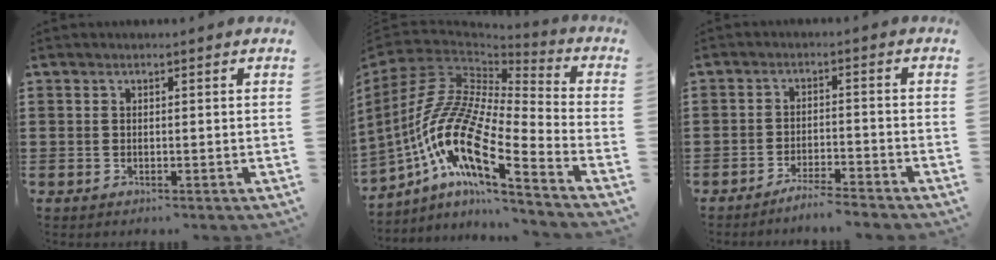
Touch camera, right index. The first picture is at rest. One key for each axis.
{"total": 14.3, "fx": -6.5, "fy": 4.6, "fz": 11.9, "tx": -0.283, "ty": -0.020, "tz": -0.144}
{"total": 3.2, "fx": -3.1, "fy": -0.2, "fz": 0.5, "tx": -0.012, "ty": 0.002, "tz": -0.064}